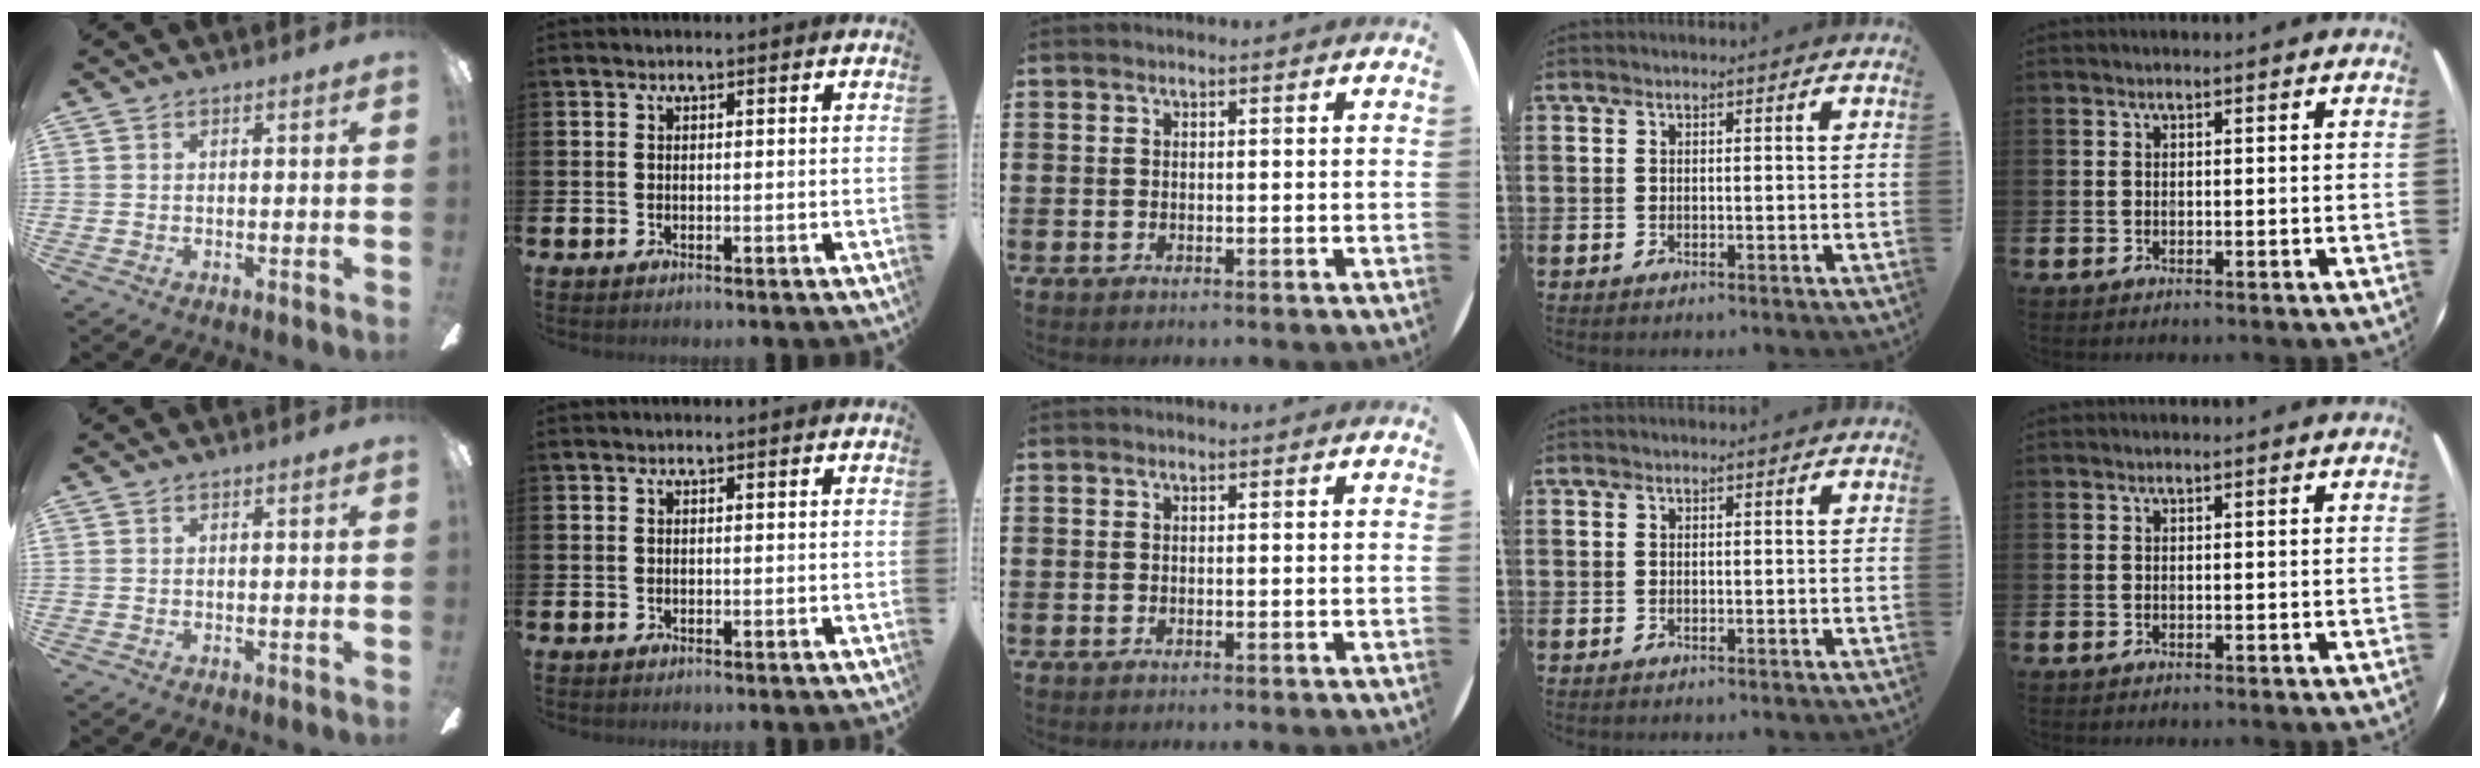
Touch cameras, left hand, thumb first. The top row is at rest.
{}